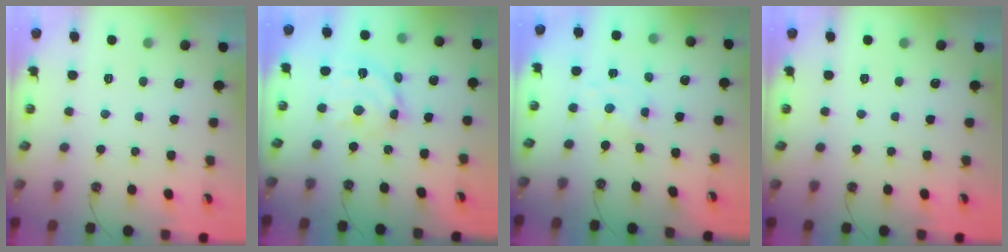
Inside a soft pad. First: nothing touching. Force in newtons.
{"total": 12.6, "press": 12.5, "slide": 1.0}
{"total": 1.5, "press": 1.5, "slide": 0.3}
{"total": 0.0}